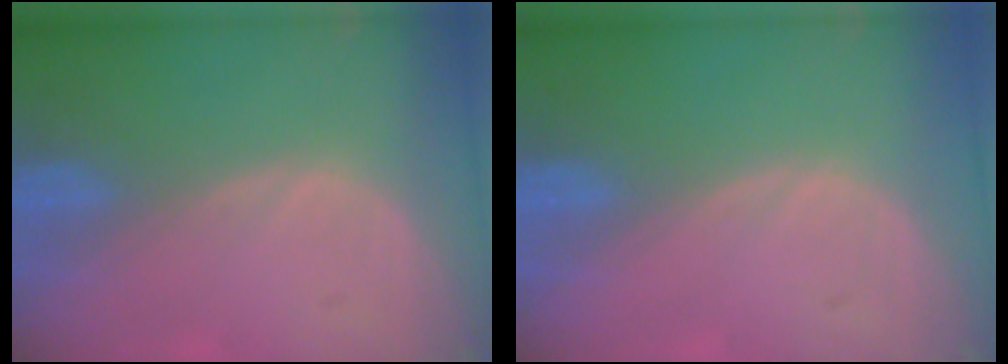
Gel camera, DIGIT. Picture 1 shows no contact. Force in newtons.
{"total": 0.0}